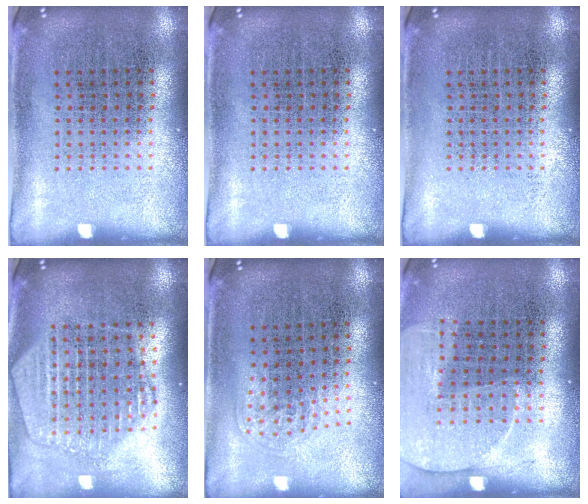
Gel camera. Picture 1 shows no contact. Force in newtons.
{"total": 0.0}
{"total": 0.0}
{"total": 2.2, "press": 2.0, "slide": 1.0}
{"total": 1.1, "press": 0.6, "slide": 0.8}
{"total": 1.3, "press": 1.3, "slide": 0.3}